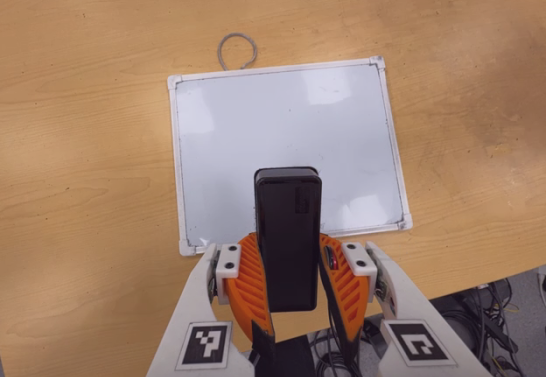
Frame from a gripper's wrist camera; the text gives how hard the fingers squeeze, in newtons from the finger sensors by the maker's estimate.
{"total": 6.9, "left": 6.1, "right": 7.7}